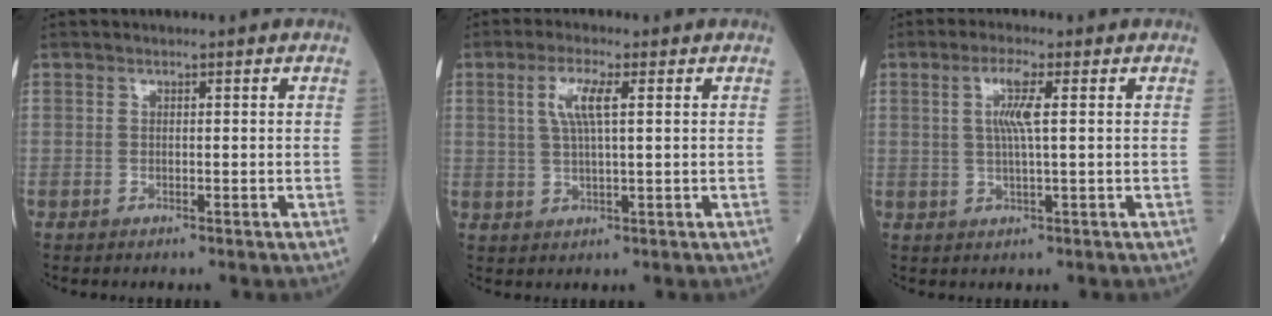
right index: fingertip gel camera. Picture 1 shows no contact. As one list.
[{"total": 5.0, "force": [1.6, 0.6, 4.7], "torque": [-0.100, 0.006, 0.033]}, {"total": 4.6, "force": [1.1, 0.0, 4.5], "torque": [-0.089, 0.004, 0.021]}]